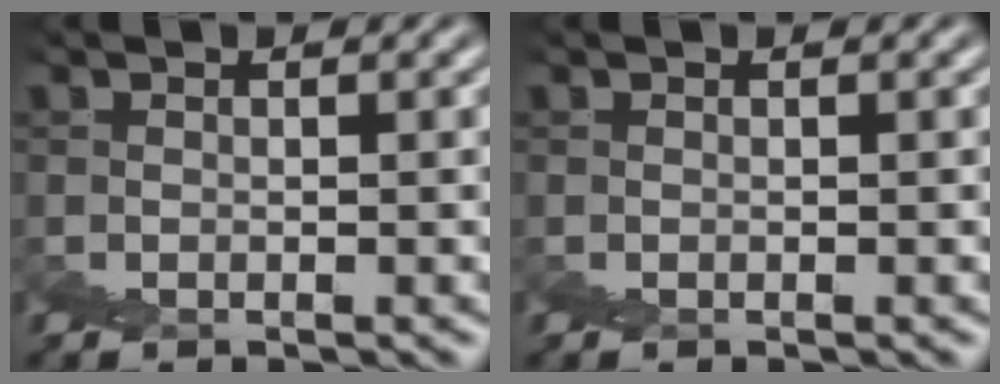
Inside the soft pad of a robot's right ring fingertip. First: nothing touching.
{"total": 0.0}